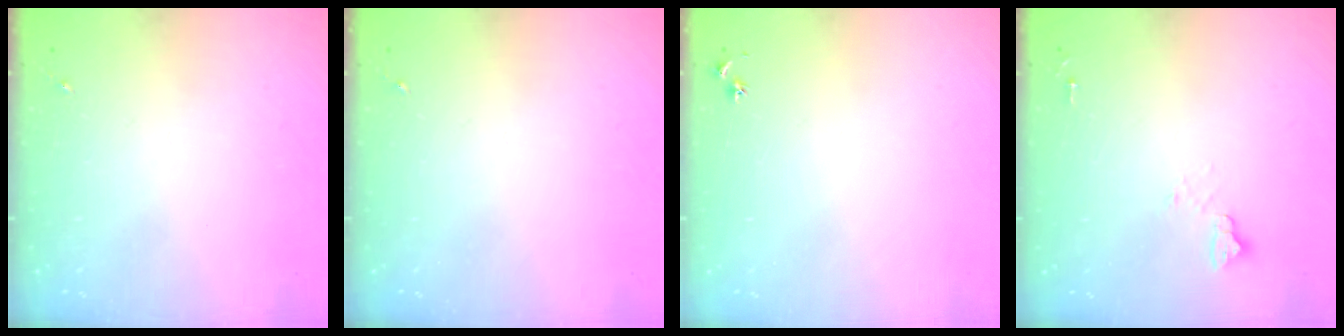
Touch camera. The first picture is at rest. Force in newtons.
{"total": 0.0}
{"total": 3.0, "press": 2.9, "slide": 0.3}
{"total": 4.8, "press": 4.8, "slide": 0.6}